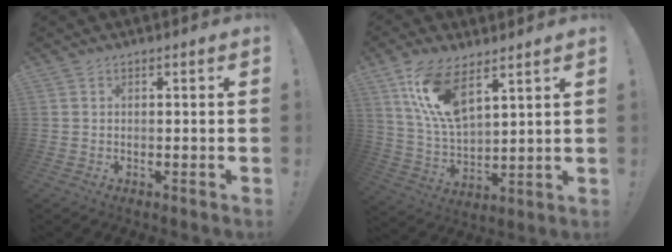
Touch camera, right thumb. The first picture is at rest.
{"total": 13.9, "force": [8.4, 5.7, 9.5], "torque": [-0.202, -0.036, 0.154]}